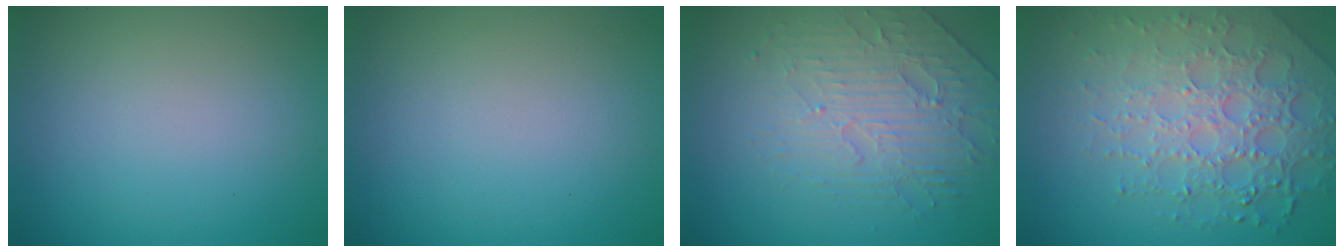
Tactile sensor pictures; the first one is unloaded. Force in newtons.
{"total": 0.0}
{"total": 3.9, "press": 3.6, "slide": 1.6}
{"total": 7.2, "press": 5.2, "slide": 5.0}